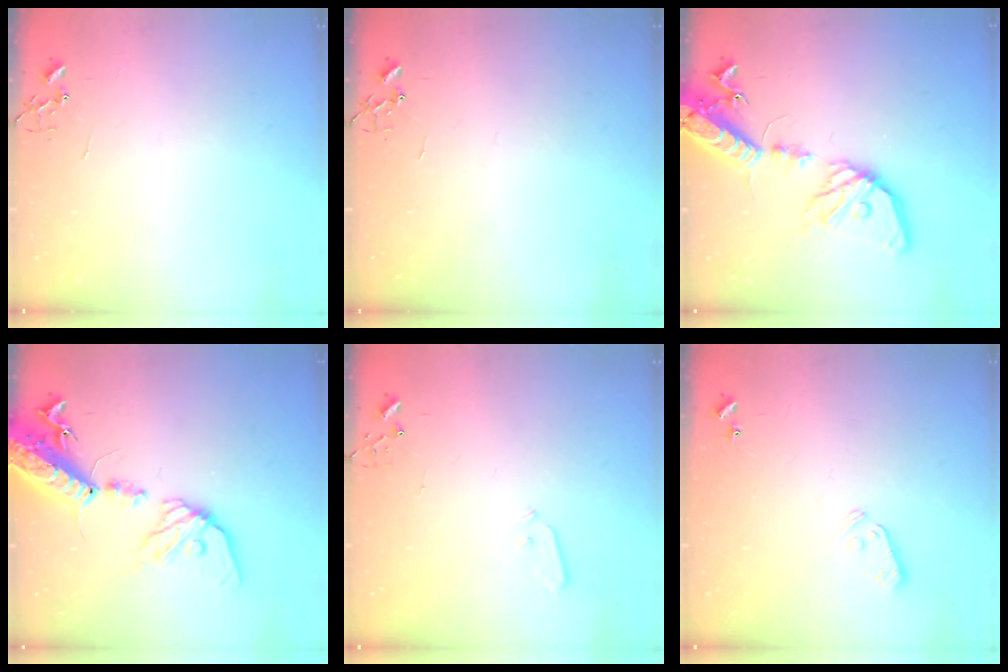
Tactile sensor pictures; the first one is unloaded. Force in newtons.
{"total": 0.0}
{"total": 19.5, "press": 19.2, "slide": 3.6}
{"total": 19.5, "press": 19.0, "slide": 4.4}
{"total": 3.5, "press": 3.5, "slide": 0.6}
{"total": 3.8, "press": 3.7, "slide": 0.9}